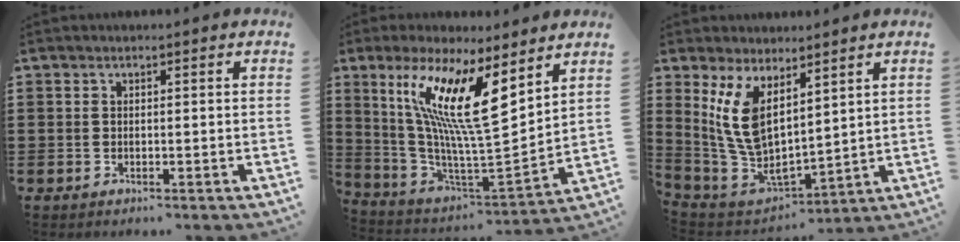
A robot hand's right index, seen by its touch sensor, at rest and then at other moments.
{"total": 14.4, "force": [7.0, 2.2, 12.4], "torque": [-0.263, -0.035, 0.115]}
{"total": 8.9, "force": [3.8, 3.9, 7.1], "torque": [-0.178, -0.035, 0.069]}